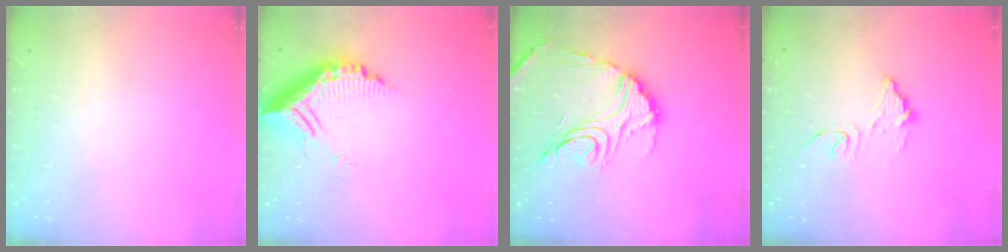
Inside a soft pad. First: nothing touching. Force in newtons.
{"total": 14.2, "press": 14.1, "slide": 1.4}
{"total": 17.2, "press": 17.1, "slide": 0.9}
{"total": 10.1, "press": 10.1, "slide": 0.7}